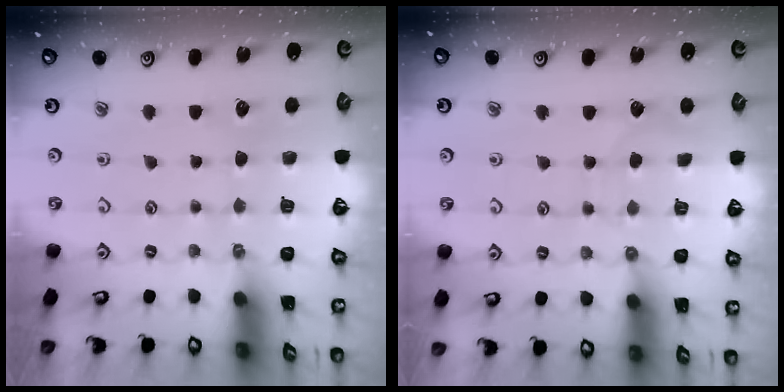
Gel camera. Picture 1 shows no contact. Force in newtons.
{"total": 3.9, "press": 3.9, "slide": 0.3}